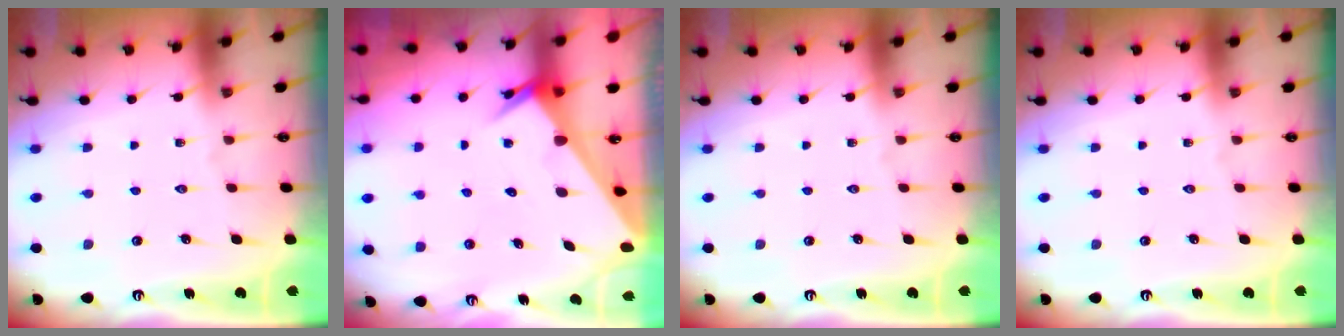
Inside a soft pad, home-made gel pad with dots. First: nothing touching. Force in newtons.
{"total": 2.4, "press": 2.4, "slide": 0.1}
{"total": 0.0}
{"total": 0.0}